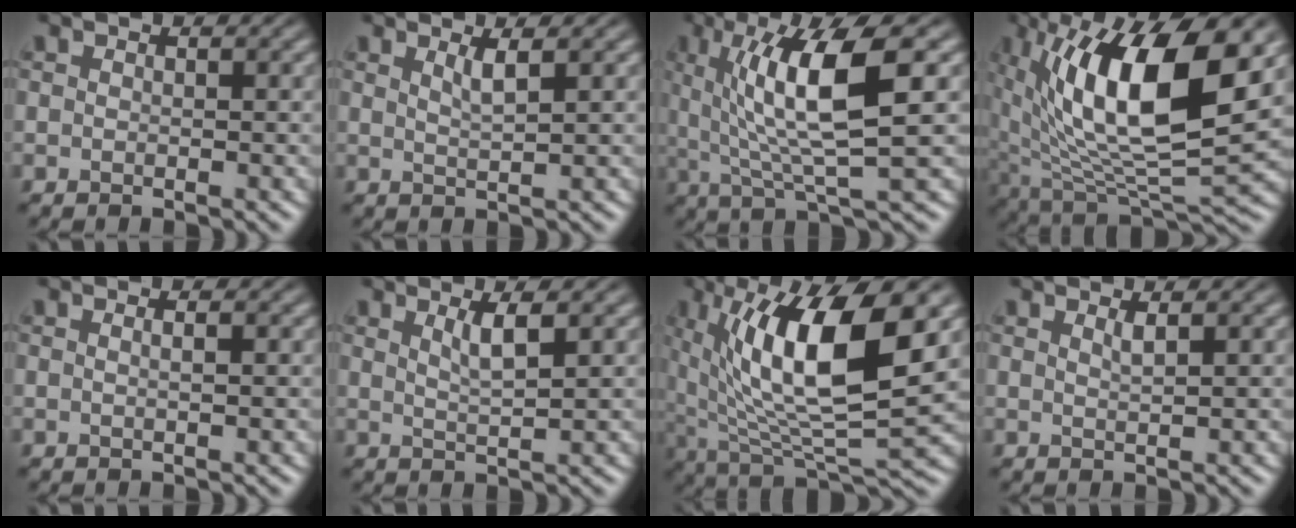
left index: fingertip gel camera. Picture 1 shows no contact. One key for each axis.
{"total": 1.8, "fx": 0.9, "fy": 0.5, "fz": 1.5, "tx": -0.020, "ty": 0.001, "tz": 0.013}
{"total": 9.2, "fx": 2.2, "fy": 2.1, "fz": 8.7, "tx": -0.137, "ty": -0.002, "tz": 0.041}
{"total": 15.0, "fx": 4.8, "fy": 5.8, "fz": 13.0, "tx": -0.222, "ty": -0.001, "tz": 0.084}
{"total": 1.2, "fx": 0.3, "fy": 0.5, "fz": 1.0, "tx": -0.004, "ty": -0.001, "tz": -0.003}
{"total": 2.4, "fx": 1.1, "fy": 0.6, "fz": 2.0, "tx": -0.029, "ty": -0.001, "tz": 0.018}
{"total": 13.2, "fx": 3.9, "fy": 4.3, "fz": 11.8, "tx": -0.200, "ty": -0.001, "tz": 0.075}
{"total": 1.0, "fx": 0.7, "fy": 0.3, "fz": 0.8, "tx": -0.008, "ty": 0.000, "tz": 0.011}